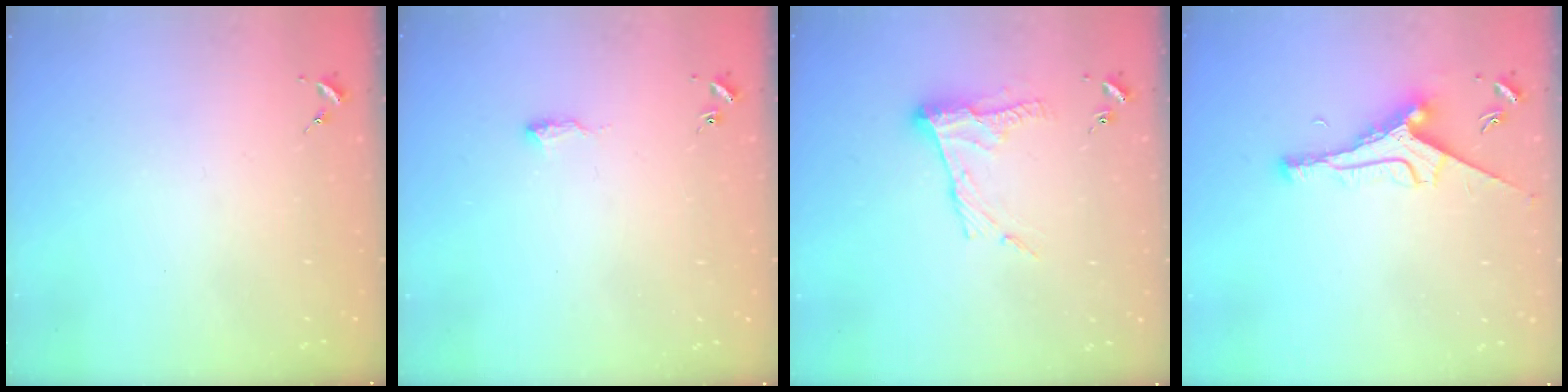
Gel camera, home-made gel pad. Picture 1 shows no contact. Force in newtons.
{"total": 6.4, "press": 6.3, "slide": 0.8}
{"total": 10.9, "press": 10.9, "slide": 0.9}
{"total": 9.6, "press": 9.6, "slide": 0.7}